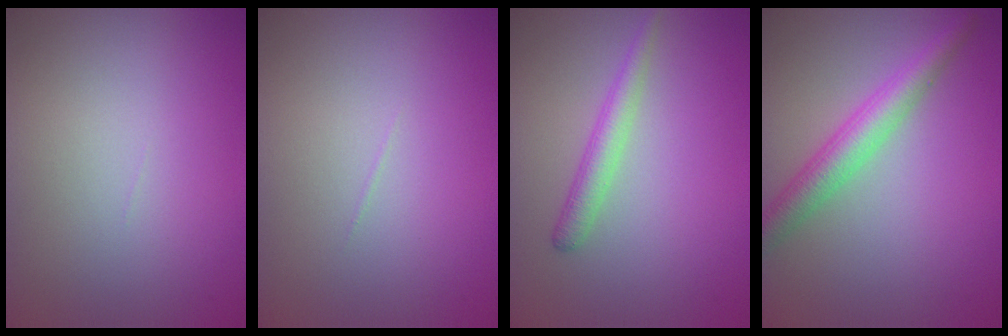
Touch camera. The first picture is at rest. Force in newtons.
{"total": 0.0}
{"total": 2.0, "press": 2.0, "slide": 0.1}
{"total": 3.7, "press": 3.7, "slide": 0.1}